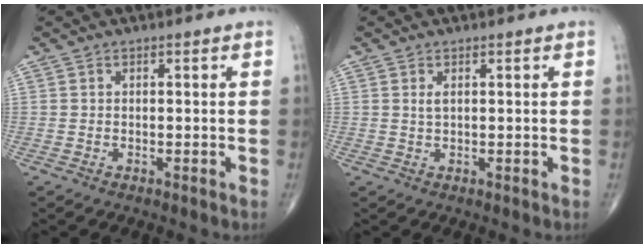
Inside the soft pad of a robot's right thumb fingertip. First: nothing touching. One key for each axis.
{"total": 1.1, "fx": 0.4, "fy": 0.4, "fz": 0.9, "tx": -0.022, "ty": 0.002, "tz": 0.009}